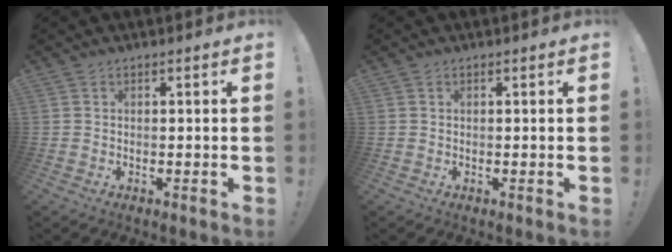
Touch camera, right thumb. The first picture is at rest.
{"total": 0.0}